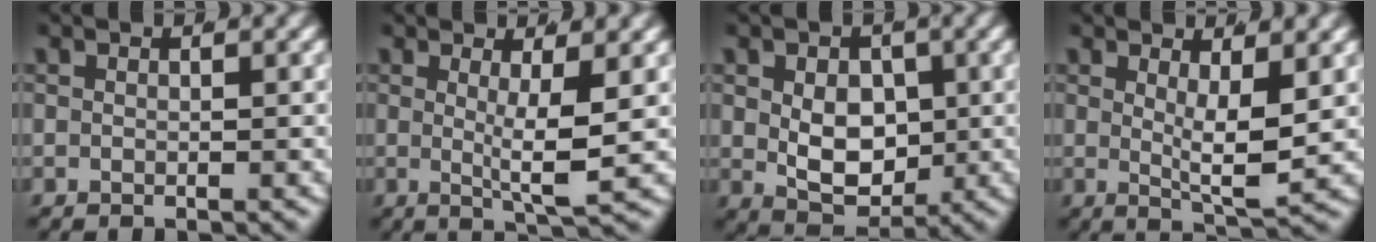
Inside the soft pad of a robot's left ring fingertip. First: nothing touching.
{"total": 4.0, "force": [0.6, 0.2, 4.0], "torque": [-0.065, -0.018, 0.016]}
{"total": 5.3, "force": [-0.2, 3.9, 3.6], "torque": [-0.059, -0.030, 0.013]}
{"total": 3.8, "force": [1.1, 0.5, 3.7], "torque": [-0.064, -0.020, 0.025]}